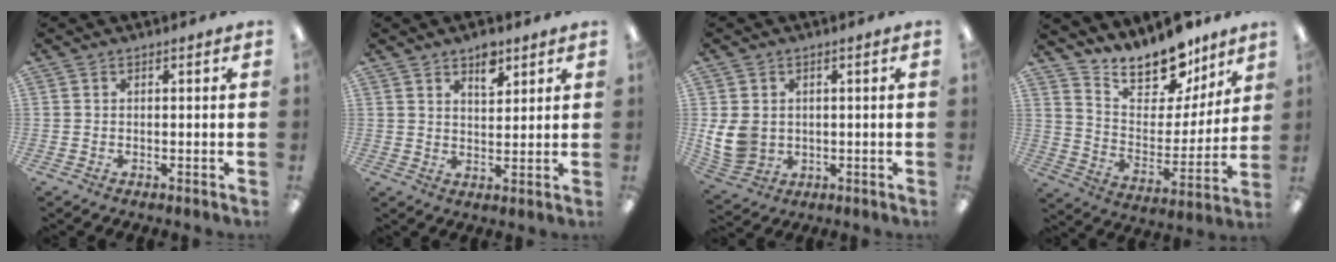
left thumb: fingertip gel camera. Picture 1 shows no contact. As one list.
[{"total": 6.0, "force": [4.1, 3.0, 3.2], "torque": [-0.032, -0.021, 0.067]}, {"total": 7.8, "force": [0.5, 6.7, 4.1], "torque": [-0.096, 0.011, 0.015]}, {"total": 16.6, "force": [14.1, 6.7, 5.7], "torque": [-0.095, -0.113, 0.251]}]